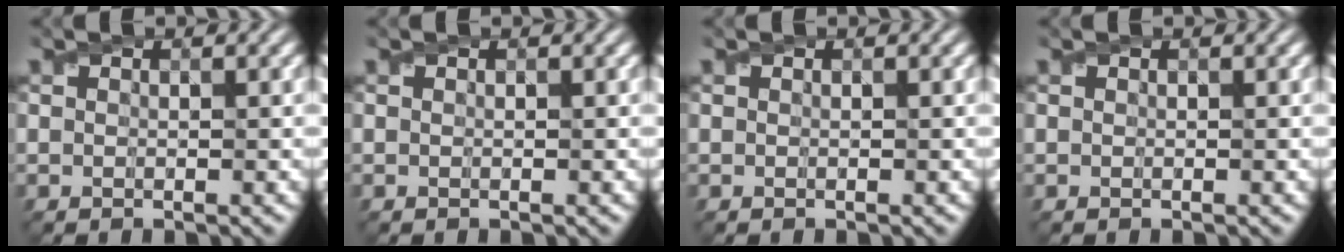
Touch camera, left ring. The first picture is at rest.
{"total": 0.0}
{"total": 0.0}
{"total": 0.0}